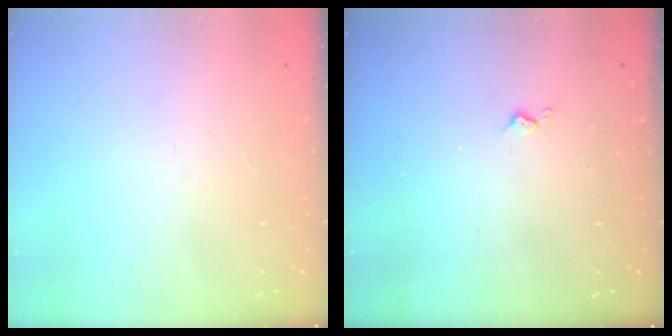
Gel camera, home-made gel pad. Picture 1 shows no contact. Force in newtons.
{"total": 2.2, "press": 2.1, "slide": 0.5}